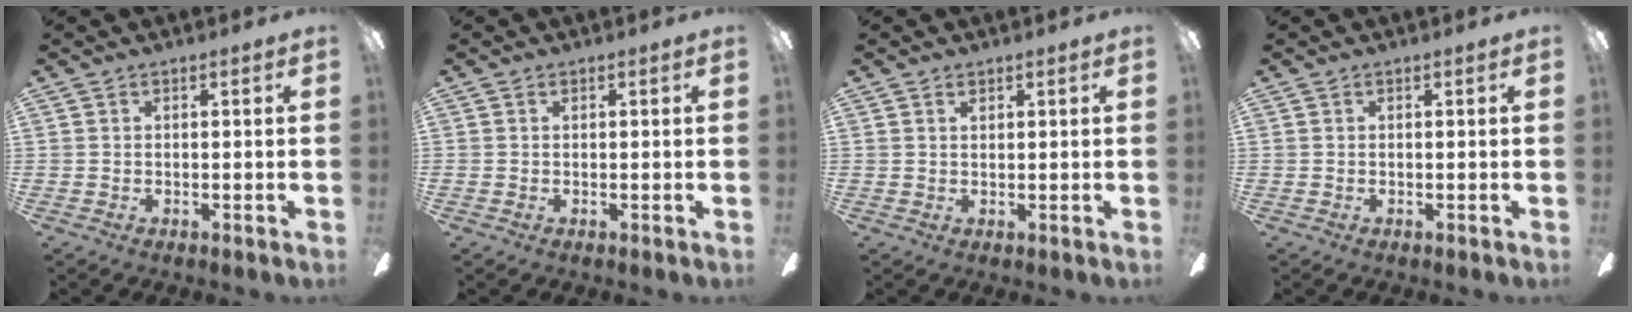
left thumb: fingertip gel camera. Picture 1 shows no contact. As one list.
[{"total": 0.0}, {"total": 1.0, "force": [0.7, 0.5, 0.4], "torque": [-0.010, 0.001, 0.013]}, {"total": 0.0}]